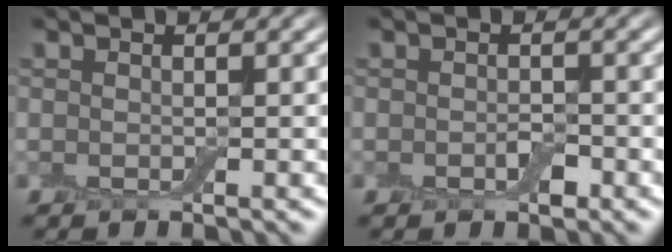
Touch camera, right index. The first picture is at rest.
{"total": 1.4, "force": [-0.5, 0.7, 1.0], "torque": [-0.017, -0.001, -0.008]}